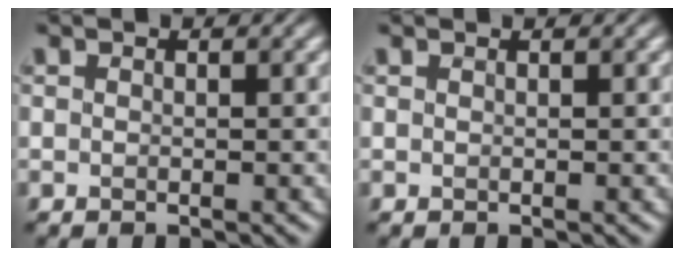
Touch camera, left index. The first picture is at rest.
{"total": 0.0}